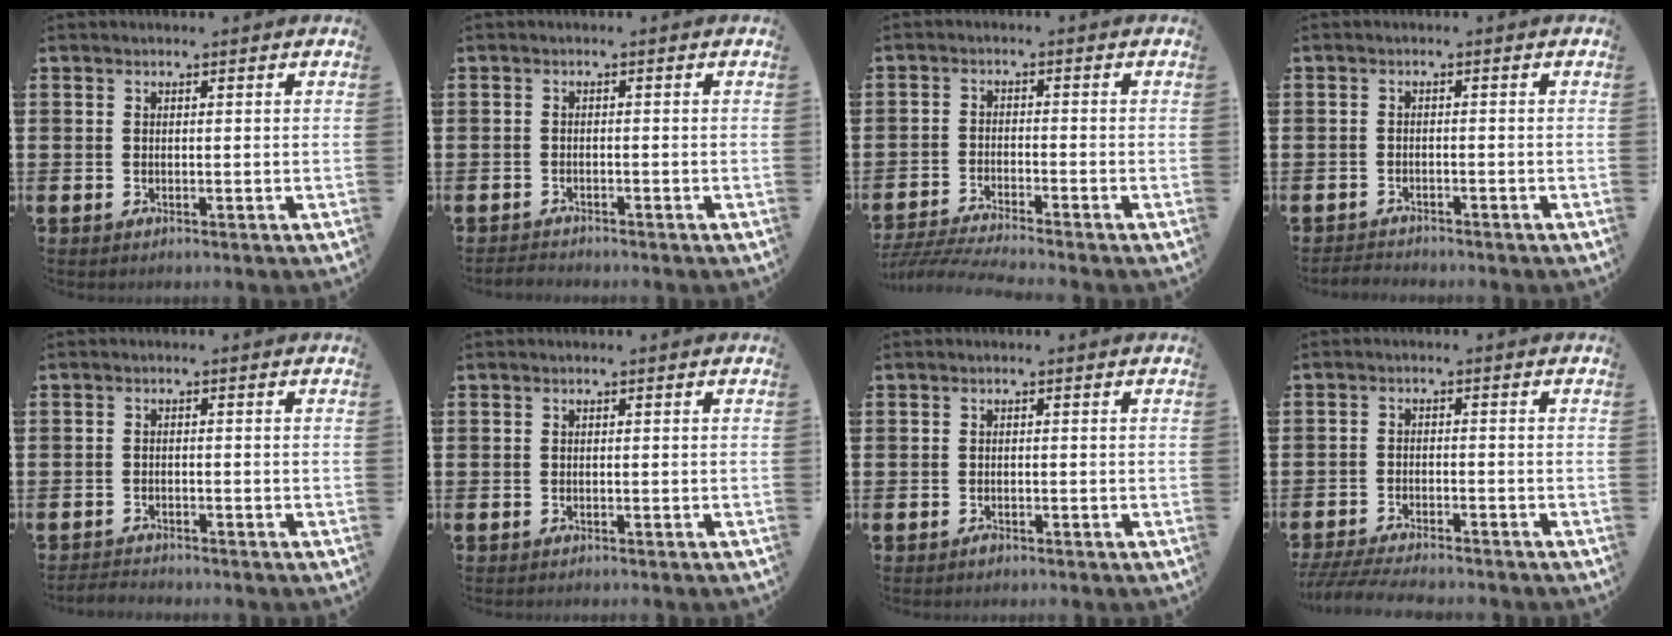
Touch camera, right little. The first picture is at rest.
{"total": 1.0, "force": [-1.0, 0.1, 0.0], "torque": [-0.003, 0.000, -0.021]}
{"total": 3.4, "force": [-3.2, -0.1, 1.2], "torque": [-0.025, -0.008, -0.064]}
{"total": 1.2, "force": [-1.2, 0.1, -0.1], "torque": [-0.002, 0.003, -0.027]}
{"total": 1.3, "force": [-1.3, 0.0, -0.1], "torque": [-0.002, 0.003, -0.028]}
{"total": 0.0}
{"total": 0.6, "force": [-0.5, 0.3, 0.1], "torque": [0.004, -0.004, -0.013]}
{"total": 3.4, "force": [-3.3, 0.1, 0.9], "torque": [-0.021, -0.004, -0.067]}